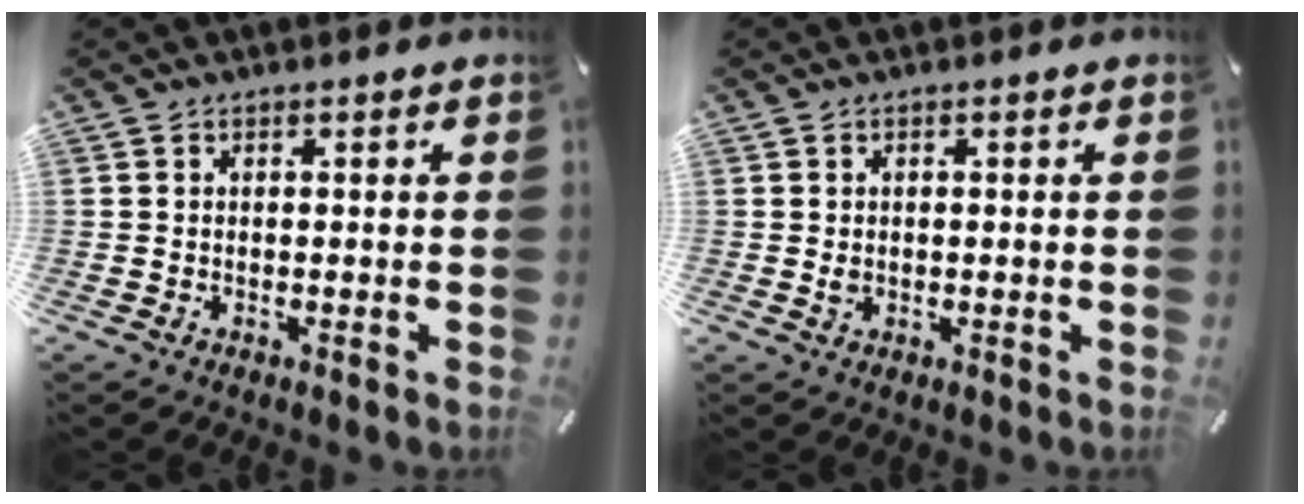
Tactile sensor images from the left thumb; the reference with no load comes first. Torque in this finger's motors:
{"motor_torque": [0.47, 0.47, 0.02, 0.00, 0.01]}